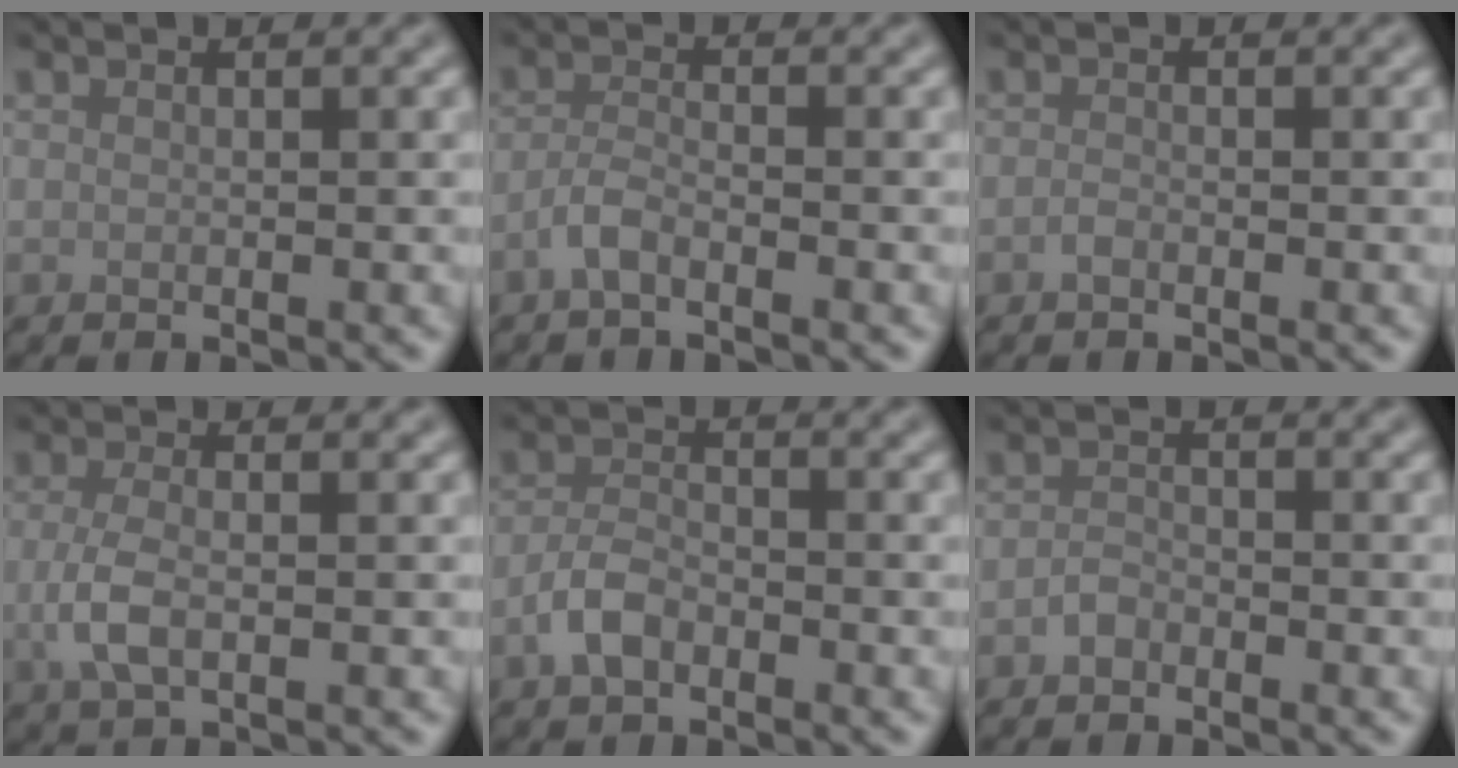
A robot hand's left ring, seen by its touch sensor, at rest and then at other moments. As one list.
[{"total": 1.9, "force": [-1.2, 0.5, 1.3], "torque": [-0.029, 0.002, -0.030]}, {"total": 0.6, "force": [-0.4, 0.2, 0.4], "torque": [-0.008, 0.000, -0.009]}, {"total": 3.0, "force": [-0.4, 1.3, 2.7], "torque": [-0.066, -0.005, -0.011]}, {"total": 2.6, "force": [-1.5, 1.4, 1.6], "torque": [-0.035, 0.004, -0.036]}, {"total": 1.1, "force": [-0.8, 0.7, 0.4], "torque": [-0.007, 0.003, -0.018]}]